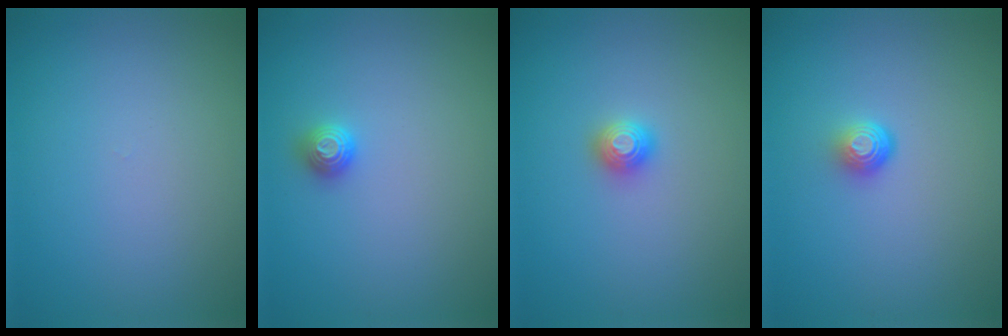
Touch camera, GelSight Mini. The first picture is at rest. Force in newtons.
{"total": 1.1, "press": 1.1, "slide": 0.4}
{"total": 1.2, "press": 1.2, "slide": 0.3}
{"total": 1.8, "press": 1.1, "slide": 1.4}